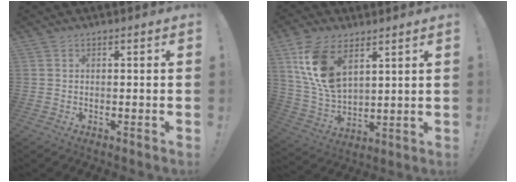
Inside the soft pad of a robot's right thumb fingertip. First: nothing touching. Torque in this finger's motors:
{"motor_torque": [1.35, 2.08, 0.70, -0.25, 0.17]}